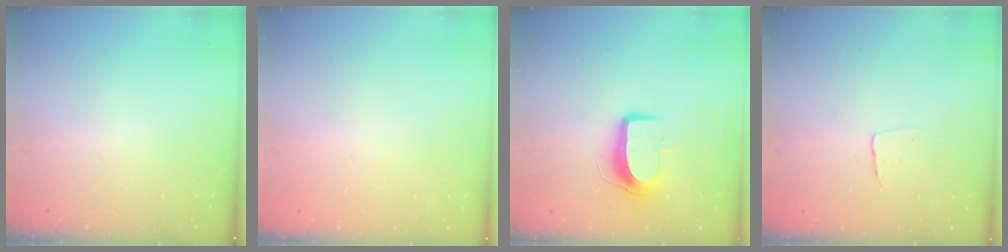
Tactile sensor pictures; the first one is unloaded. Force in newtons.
{"total": 0.0}
{"total": 9.2, "press": 9.2, "slide": 0.7}
{"total": 3.7, "press": 3.7, "slide": 0.2}